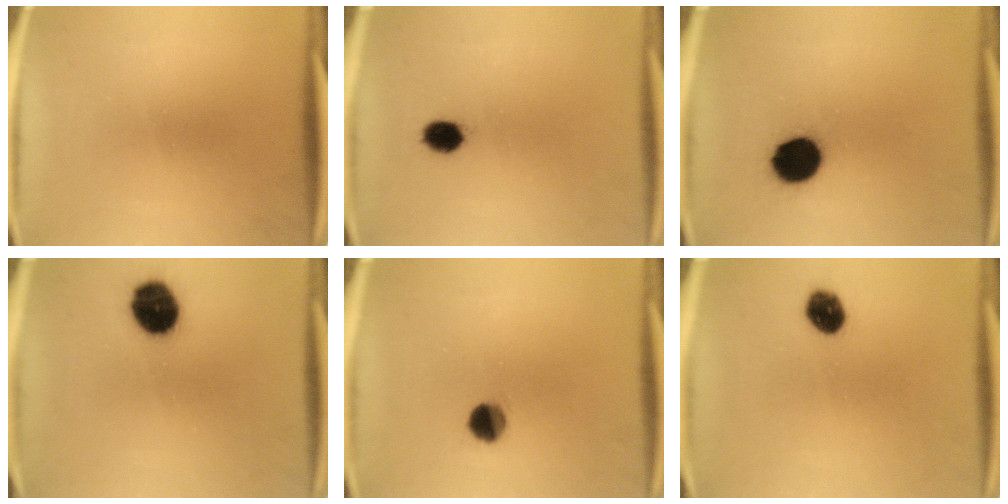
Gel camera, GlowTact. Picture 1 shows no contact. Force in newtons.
{"total": 4.1}
{"total": 11.4}
{"total": 11.5}
{"total": 5.3}
{"total": 6.2}